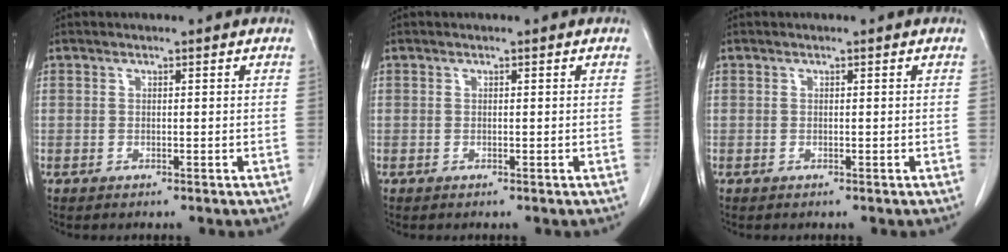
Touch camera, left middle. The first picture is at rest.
{"total": 0.0}
{"total": 0.0}